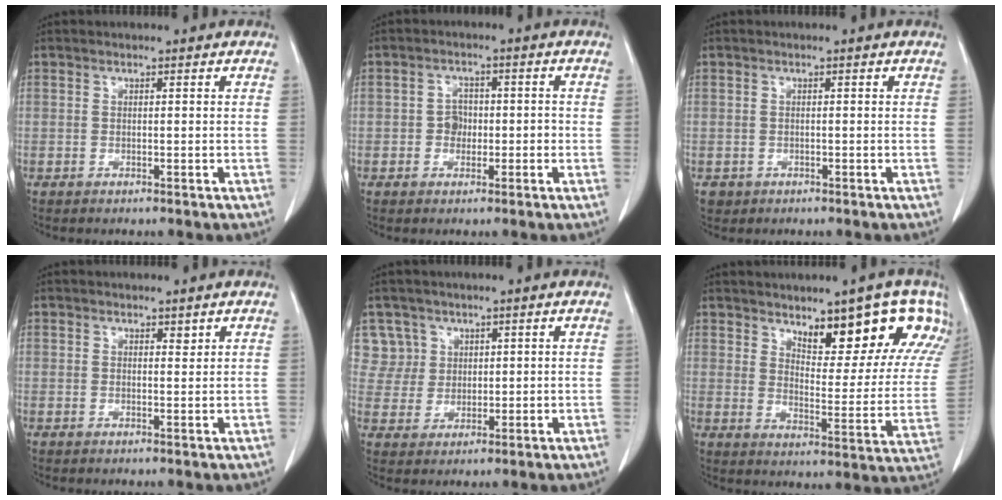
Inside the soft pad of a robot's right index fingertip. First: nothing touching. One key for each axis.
{"total": 3.8, "fx": -0.7, "fy": 3.0, "fz": 2.2, "tx": -0.040, "ty": 0.018, "tz": -0.009}
{"total": 2.6, "fx": -0.9, "fy": 2.4, "fz": 0.6, "tx": -0.010, "ty": 0.002, "tz": -0.006}
{"total": 1.6, "fx": 1.0, "fy": 1.0, "fz": 0.8, "tx": -0.021, "ty": 0.006, "tz": 0.021}
{"total": 6.7, "fx": 3.0, "fy": 6.0, "fz": -0.1, "tx": 0.008, "ty": 0.022, "tz": 0.069}
{"total": 18.0, "fx": 11.6, "fy": 6.3, "fz": 12.2, "tx": -0.145, "ty": -0.013, "tz": 0.151}